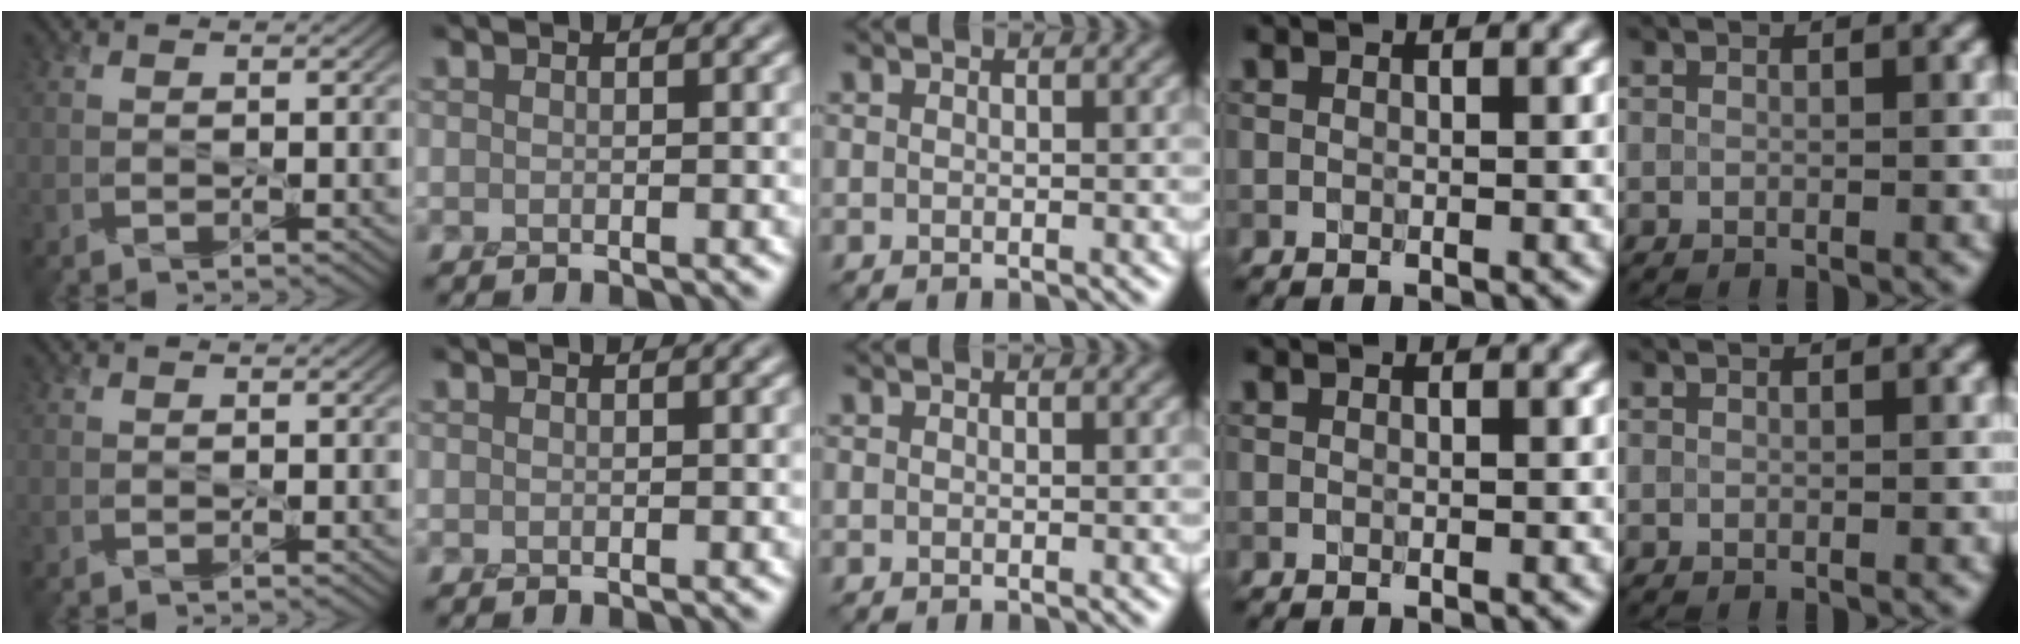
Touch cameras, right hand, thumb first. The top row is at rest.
{}